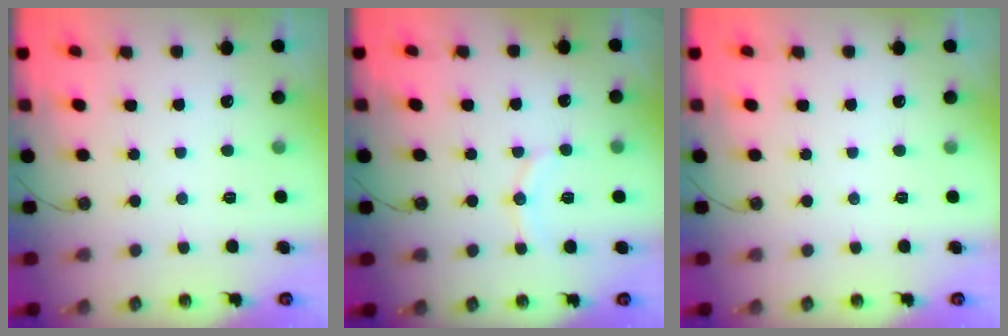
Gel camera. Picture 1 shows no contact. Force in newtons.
{"total": 8.4, "press": 7.9, "slide": 2.7}
{"total": 0.0}